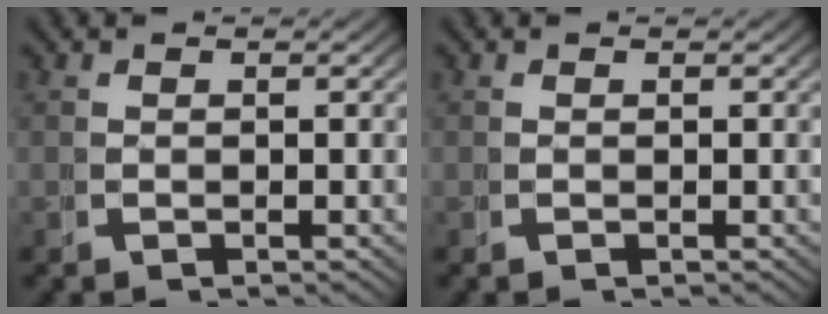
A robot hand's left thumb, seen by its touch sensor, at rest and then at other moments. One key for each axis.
{"total": 0.0}